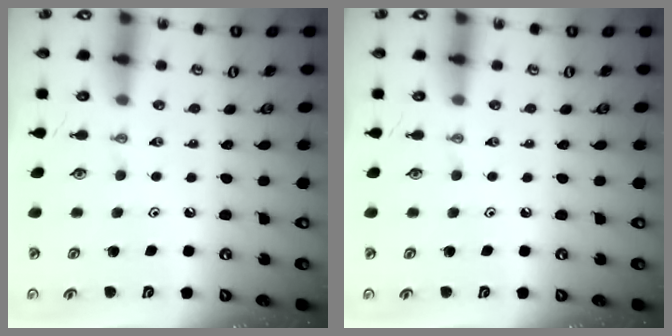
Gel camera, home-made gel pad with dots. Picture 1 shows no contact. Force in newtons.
{"total": 0.0}